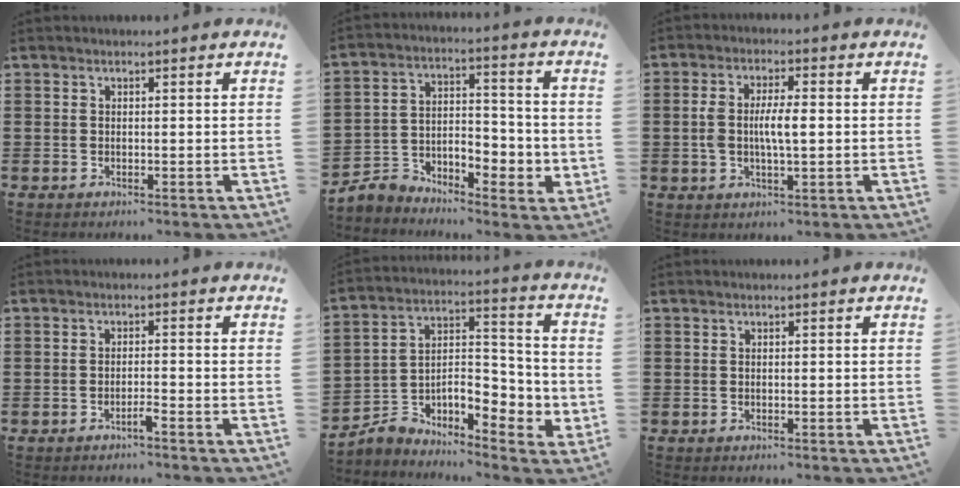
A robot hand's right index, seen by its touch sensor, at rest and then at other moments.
{"total": 4.4, "force": [-2.9, 2.8, 1.7], "torque": [-0.037, 0.001, -0.058]}
{"total": 5.4, "force": [-0.2, 1.9, 5.0], "torque": [-0.098, 0.002, -0.007]}
{"total": 1.6, "force": [-1.3, 0.0, 1.0], "torque": [-0.019, -0.003, -0.023]}
{"total": 5.9, "force": [-2.2, 4.0, 3.6], "torque": [-0.076, -0.006, -0.039]}
{"total": 0.0}